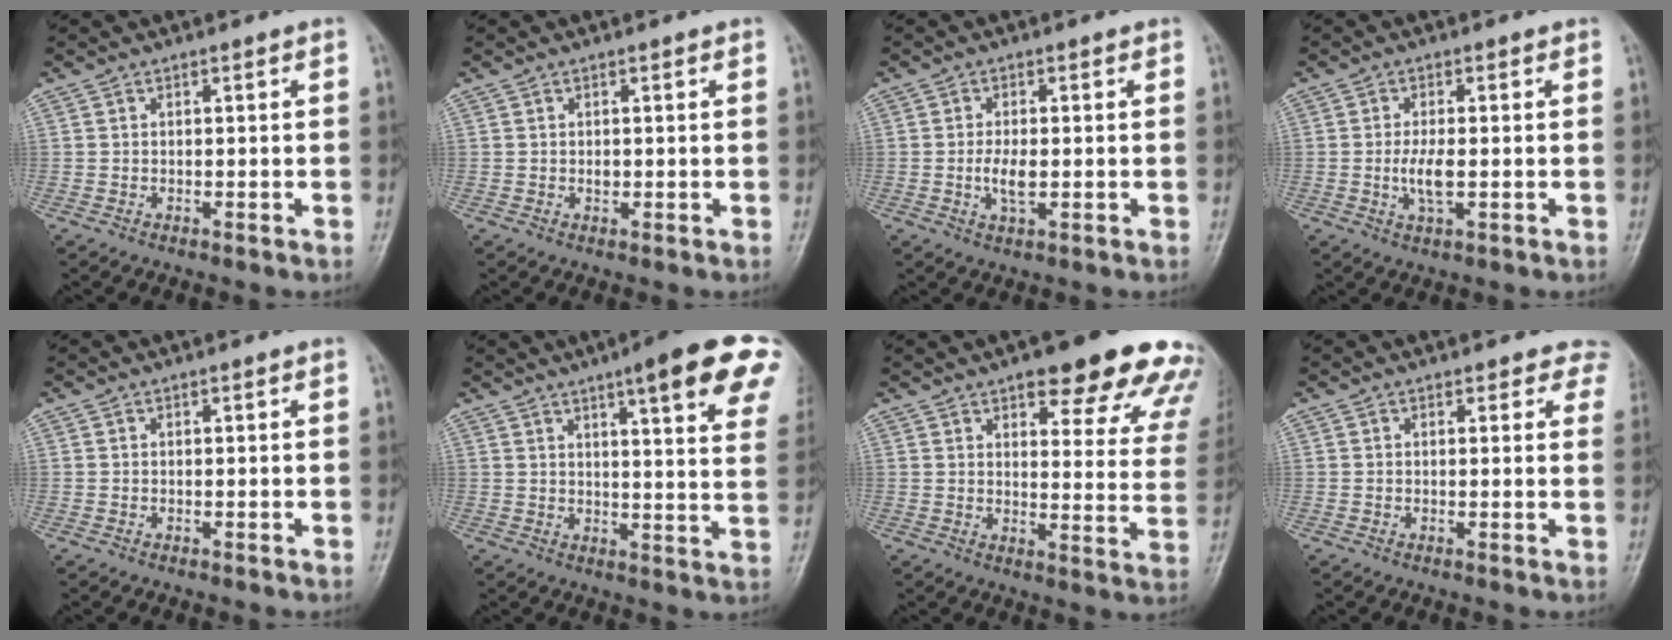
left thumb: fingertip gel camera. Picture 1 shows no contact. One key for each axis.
{"total": 0.9, "fx": 0.1, "fy": 0.7, "fz": 0.6, "tx": -0.008, "ty": 0.000, "tz": 0.000}
{"total": 3.8, "fx": -0.4, "fy": 1.7, "fz": 3.4, "tx": -0.068, "ty": -0.005, "tz": -0.009}
{"total": 4.2, "fx": -0.5, "fy": 1.6, "fz": 3.9, "tx": -0.082, "ty": -0.007, "tz": -0.010}
{"total": 0.0}
{"total": 18.3, "fx": 10.5, "fy": 3.3, "fz": 14.6, "tx": -0.167, "ty": -0.033, "tz": 0.123}
{"total": 21.0, "fx": 15.1, "fy": 6.4, "fz": 13.1, "tx": -0.109, "ty": -0.058, "tz": 0.169}
{"total": 4.5, "fx": 3.8, "fy": 2.3, "fz": 0.6, "tx": 0.037, "ty": -0.014, "tz": 0.018}